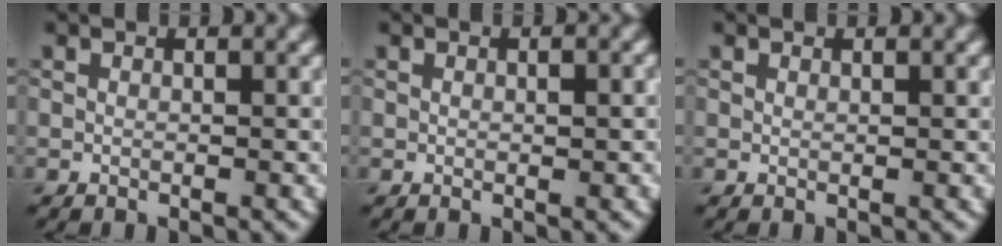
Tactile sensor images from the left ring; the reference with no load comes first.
{"total": 0.9, "force": [0.1, 0.3, 0.8], "torque": [-0.013, 0.000, 0.002]}
{"total": 0.0}